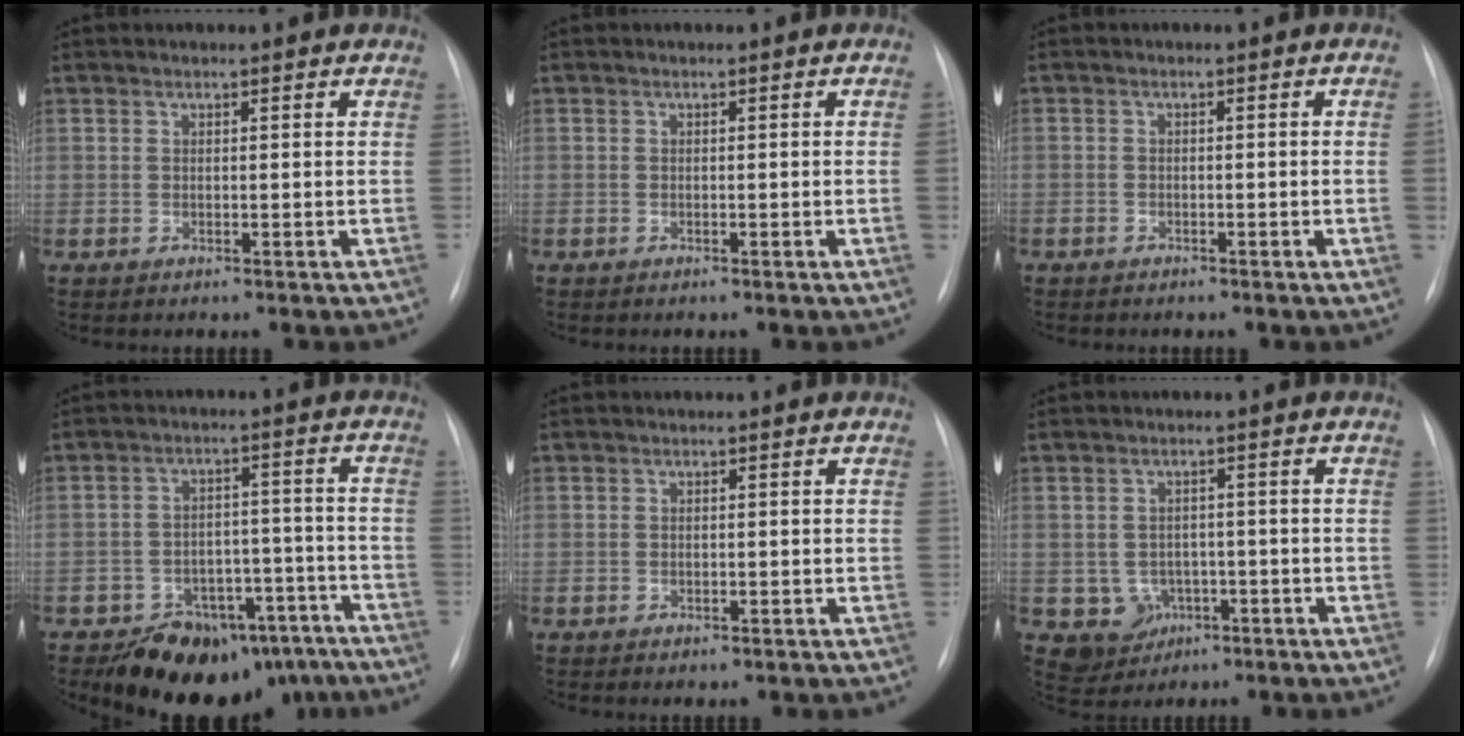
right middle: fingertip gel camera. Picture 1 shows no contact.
{"total": 0.7, "force": [-0.2, -0.2, 0.6], "torque": [-0.008, 0.005, 0.000]}
{"total": 1.2, "force": [-0.7, 0.0, 0.9], "torque": [-0.014, 0.004, -0.013]}
{"total": 15.5, "force": [-12.6, 7.9, 4.2], "torque": [-0.033, 0.044, -0.163]}
{"total": 0.7, "force": [-0.4, 0.6, 0.2], "torque": [-0.004, 0.002, -0.003]}
{"total": 5.0, "force": [-1.6, 4.7, 1.0], "torque": [-0.015, 0.009, -0.014]}